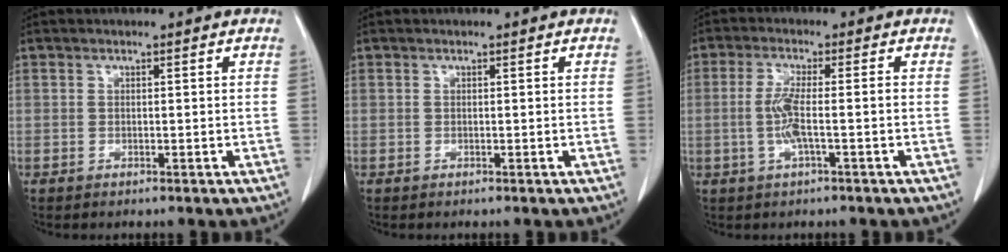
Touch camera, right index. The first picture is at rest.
{"total": 0.0}
{"total": 4.7, "force": [-1.0, 0.2, 4.6], "torque": [-0.101, 0.000, -0.021]}